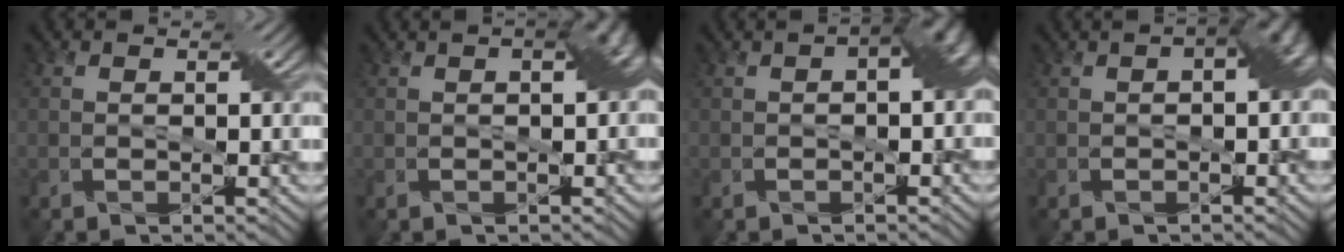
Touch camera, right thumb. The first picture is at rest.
{"total": 2.9, "force": [0.5, 0.9, 2.7], "torque": [-0.032, 0.015, 0.006]}
{"total": 4.9, "force": [0.3, 2.4, 4.2], "torque": [-0.051, 0.009, 0.005]}
{"total": 4.4, "force": [0.3, 2.1, 3.9], "torque": [-0.046, 0.009, 0.005]}